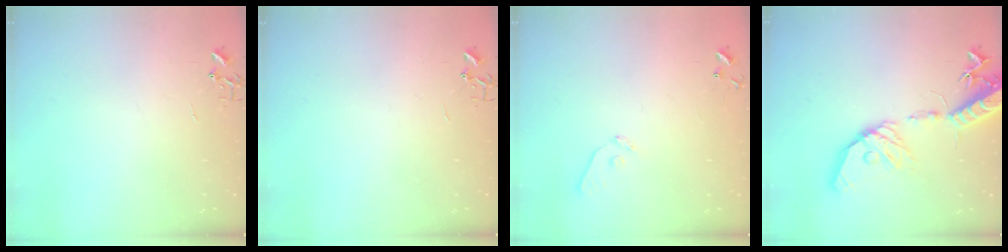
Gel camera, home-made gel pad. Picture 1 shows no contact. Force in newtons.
{"total": 0.0}
{"total": 7.4, "press": 7.4, "slide": 0.6}
{"total": 20.1, "press": 19.7, "slide": 3.7}